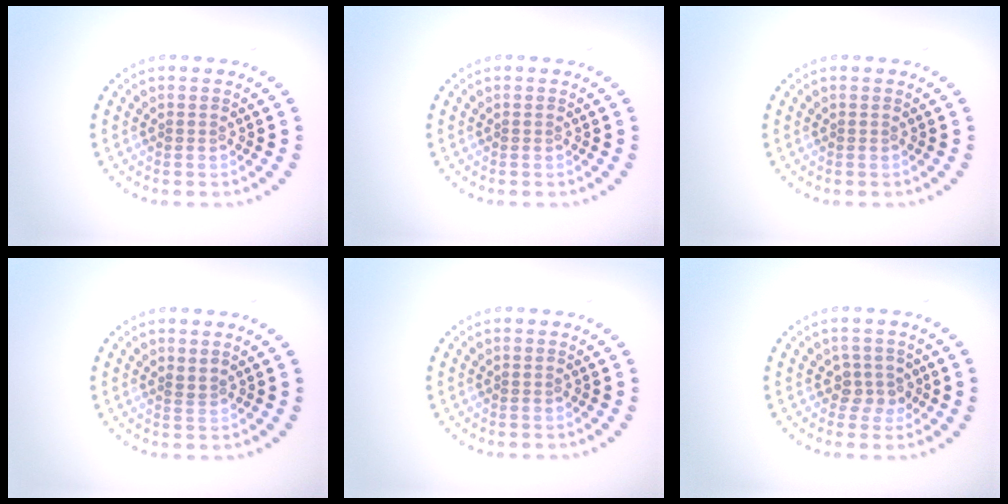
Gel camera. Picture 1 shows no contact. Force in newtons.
{"total": 0.0}
{"total": 0.0}
{"total": 0.6, "press": 0.4, "slide": 0.5}
{"total": 0.0}
{"total": 1.9, "press": 1.6, "slide": 1.1}